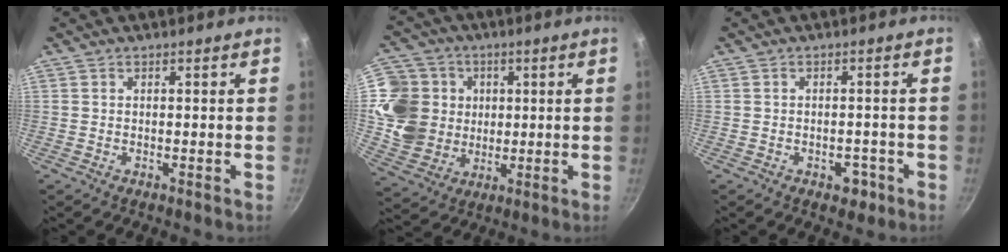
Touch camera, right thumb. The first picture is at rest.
{"total": 16.2, "force": [1.2, 14.3, 7.4], "torque": [-0.130, 0.011, 0.032]}
{"total": 3.1, "force": [-1.6, 2.0, 1.7], "torque": [-0.005, 0.013, -0.018]}